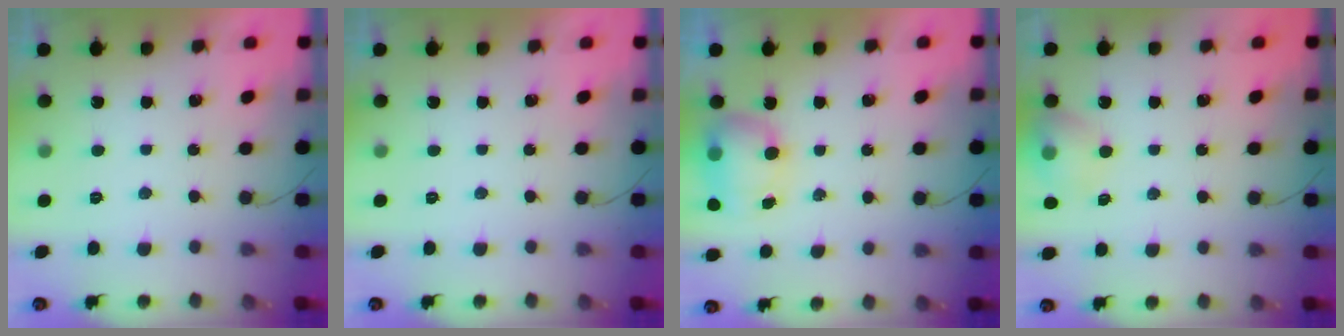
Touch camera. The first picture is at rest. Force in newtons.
{"total": 0.0}
{"total": 11.2, "press": 9.0, "slide": 6.7}
{"total": 10.2, "press": 10.0, "slide": 1.8}